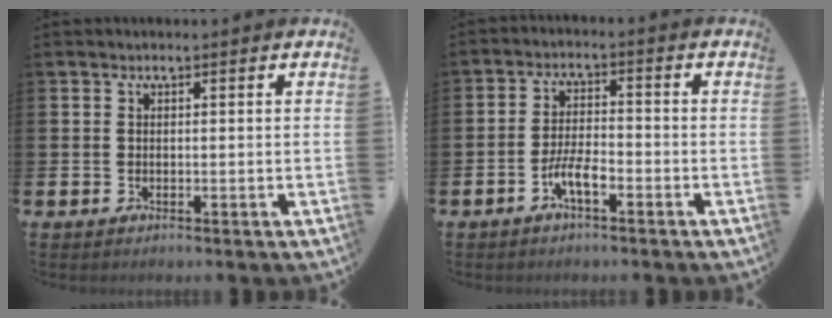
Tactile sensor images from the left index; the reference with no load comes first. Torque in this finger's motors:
{"motor_torque": [0.87, 0.40, 0.15, 0.11]}